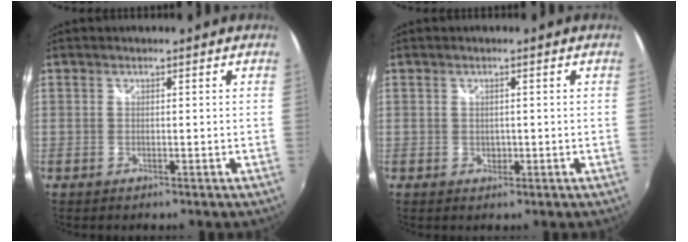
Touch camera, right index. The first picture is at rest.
{"total": 1.1, "force": [0.0, 1.0, 0.6], "torque": [-0.007, 0.000, 0.001]}